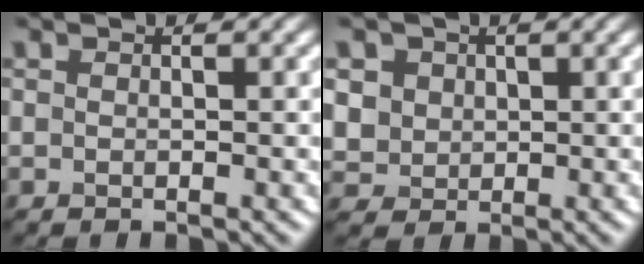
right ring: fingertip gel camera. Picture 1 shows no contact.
{"total": 4.3, "force": [1.5, 3.7, 1.6], "torque": [-0.054, 0.011, 0.029]}